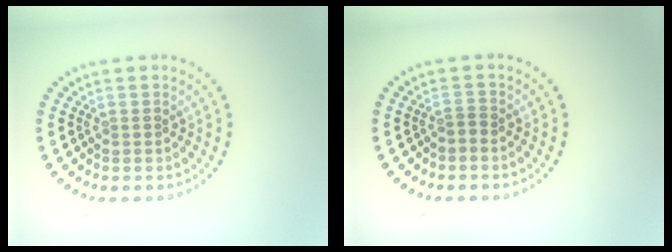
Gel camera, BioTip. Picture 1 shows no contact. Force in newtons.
{"total": 0.7, "press": 0.3, "slide": 0.6}